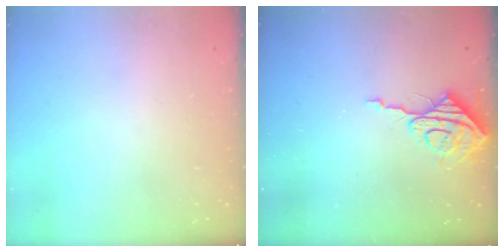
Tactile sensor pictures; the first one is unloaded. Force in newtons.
{"total": 8.8, "press": 8.8, "slide": 0.3}